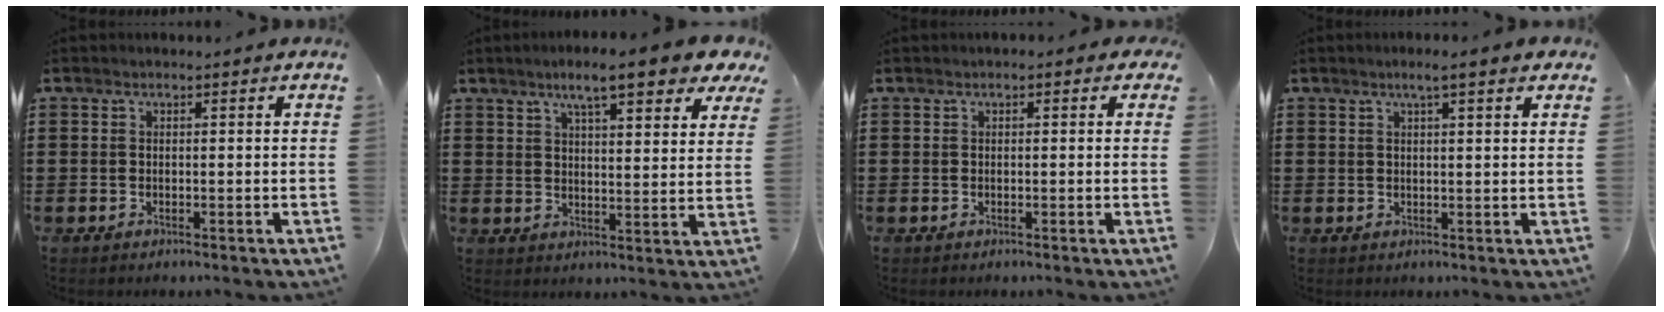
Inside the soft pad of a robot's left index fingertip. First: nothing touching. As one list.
[{"total": 8.3, "force": [6.3, 1.2, 5.3], "torque": [-0.095, -0.016, 0.104]}, {"total": 0.5, "force": [-0.1, 0.4, 0.3], "torque": [-0.007, 0.004, -0.003]}, {"total": 2.7, "force": [1.8, -0.1, 2.0], "torque": [-0.042, 0.003, 0.031]}]